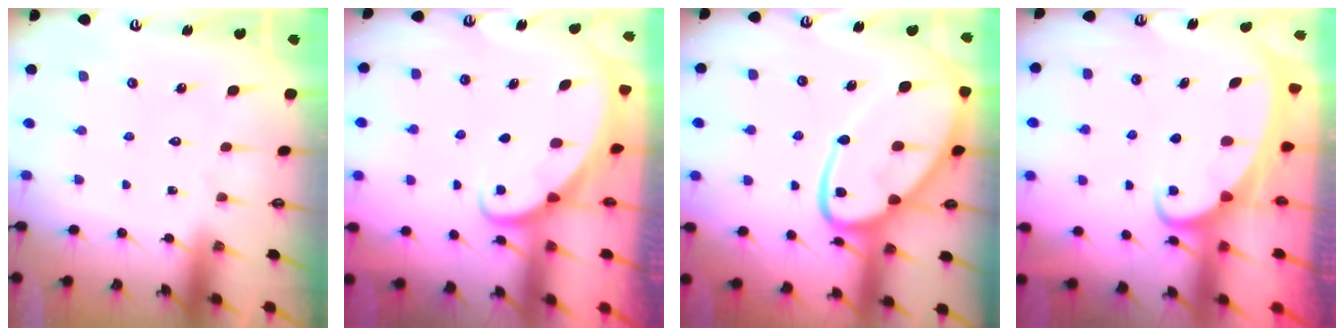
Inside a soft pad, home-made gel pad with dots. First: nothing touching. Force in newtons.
{"total": 2.1, "press": 2.1, "slide": 0.2}
{"total": 17.2, "press": 17.1, "slide": 1.4}
{"total": 2.1, "press": 2.1, "slide": 0.2}